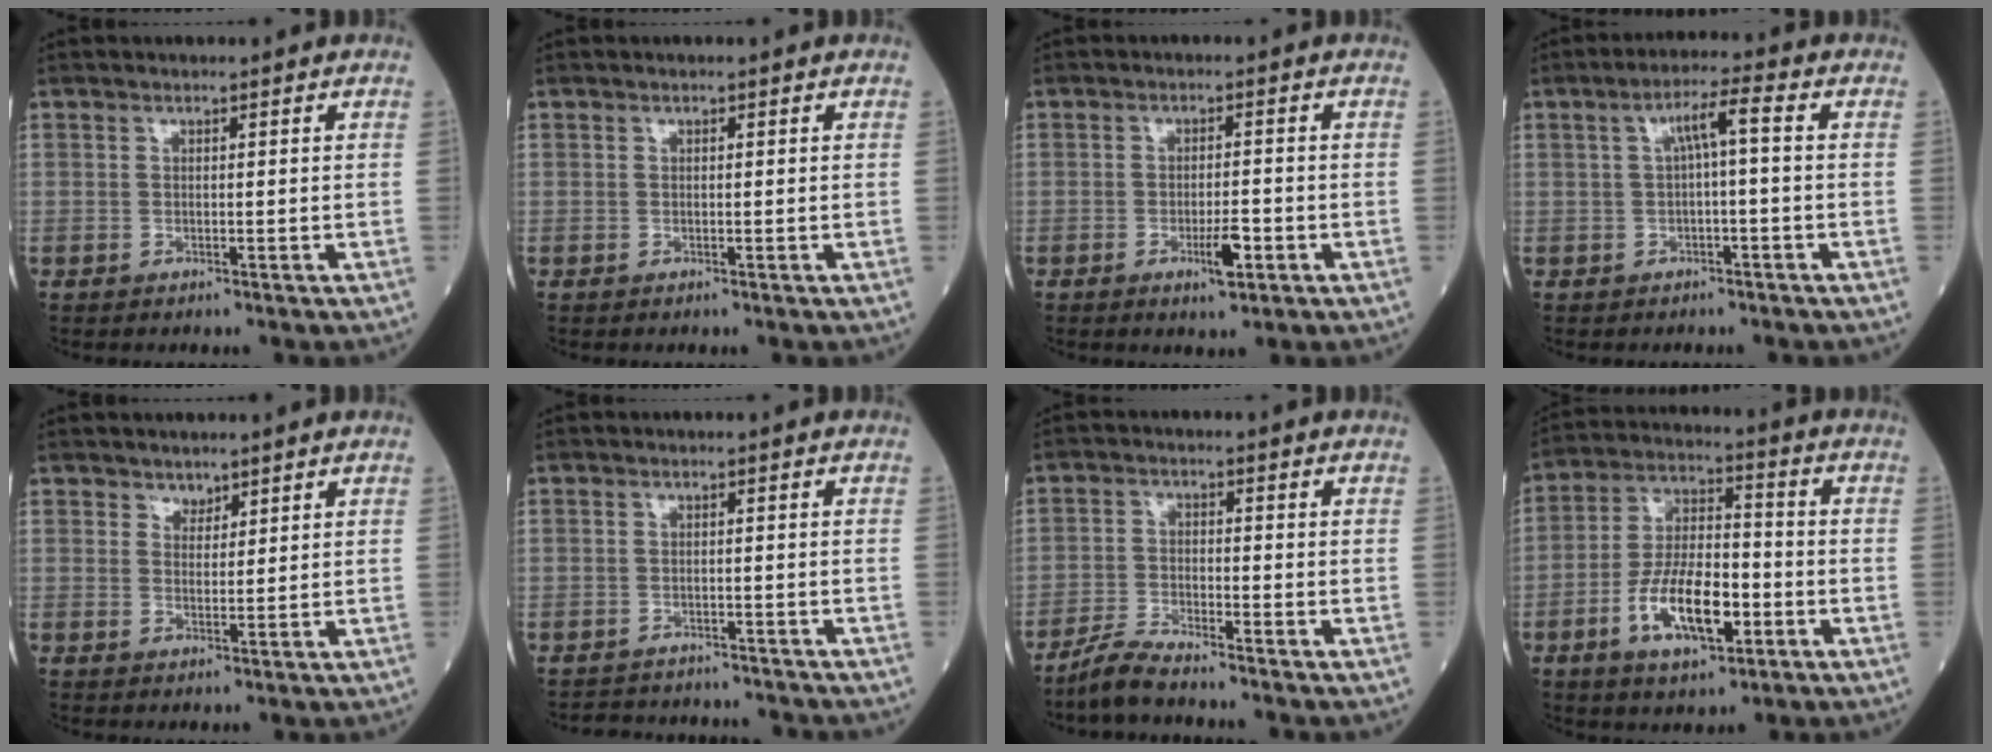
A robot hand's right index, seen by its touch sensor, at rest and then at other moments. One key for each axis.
{"total": 0.0}
{"total": 3.8, "fx": -1.7, "fy": 0.6, "fz": 3.3, "tx": -0.055, "ty": 0.000, "tz": -0.025}
{"total": 4.3, "fx": 0.3, "fy": 0.3, "fz": 4.3, "tx": -0.071, "ty": 0.018, "tz": 0.005}
{"total": 1.8, "fx": 1.5, "fy": 1.0, "fz": 0.3, "tx": 0.001, "ty": -0.004, "tz": 0.022}
{"total": 7.6, "fx": -7.4, "fy": 1.5, "fz": 0.8, "tx": -0.010, "ty": 0.009, "tz": -0.093}
{"total": 4.5, "fx": -4.2, "fy": -0.1, "fz": 1.6, "tx": -0.034, "ty": -0.016, "tz": -0.087}
{"total": 12.2, "fx": -4.6, "fy": 4.5, "fz": 10.4, "tx": -0.204, "ty": 0.006, "tz": -0.081}